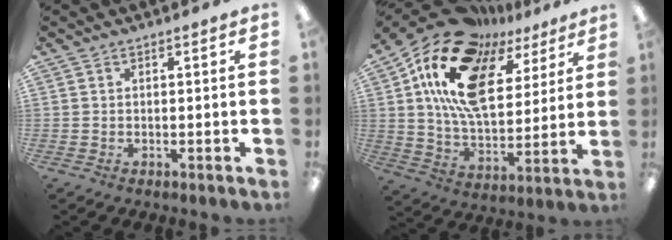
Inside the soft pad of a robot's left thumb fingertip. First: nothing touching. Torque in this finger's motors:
{"motor_torque": [0.92, 2.30, 1.44, -1.33, 0.26]}